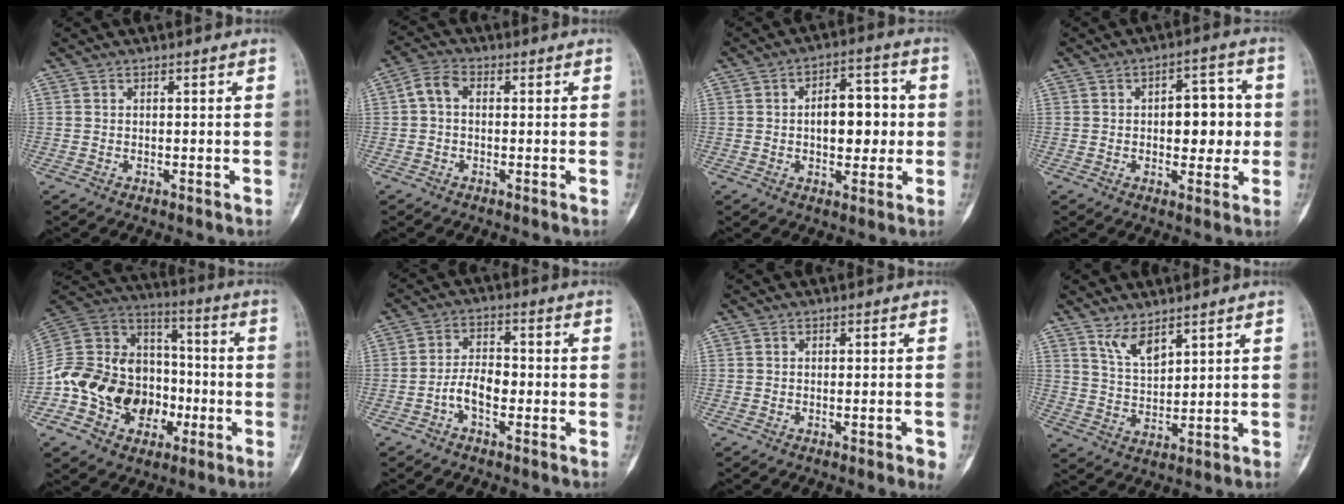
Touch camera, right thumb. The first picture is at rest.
{"total": 4.2, "force": [0.3, 2.8, 3.0], "torque": [-0.055, 0.013, -0.004]}
{"total": 10.6, "force": [0.2, 6.0, 8.8], "torque": [-0.095, 0.018, 0.002]}
{"total": 9.5, "force": [0.2, 5.3, 7.8], "torque": [-0.068, 0.015, 0.002]}
{"total": 21.9, "force": [-7.1, 17.4, 11.2], "torque": [-0.179, 0.086, -0.119]}
{"total": 5.6, "force": [-2.0, 3.1, 4.2], "torque": [-0.070, 0.026, -0.043]}
{"total": 2.8, "force": [-1.2, 0.6, 2.4], "torque": [-0.033, 0.000, -0.012]}
{"total": 5.2, "force": [3.7, 2.0, 3.1], "torque": [-0.053, -0.033, 0.079]}